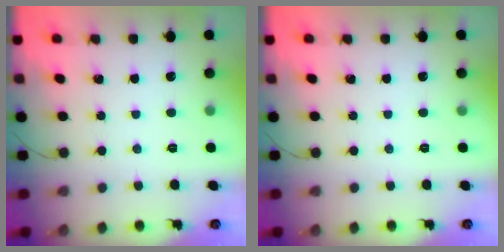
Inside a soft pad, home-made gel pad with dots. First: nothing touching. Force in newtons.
{"total": 0.0}